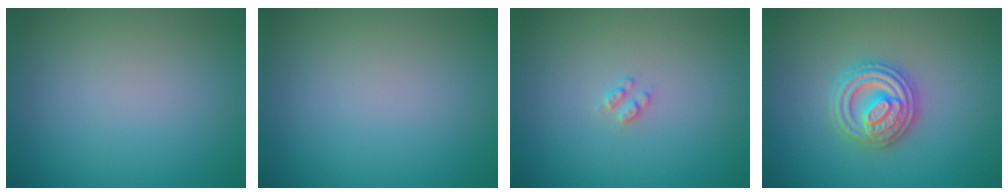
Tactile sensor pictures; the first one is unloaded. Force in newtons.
{"total": 0.0}
{"total": 1.0, "press": 0.9, "slide": 0.2}
{"total": 4.8, "press": 4.7, "slide": 0.6}